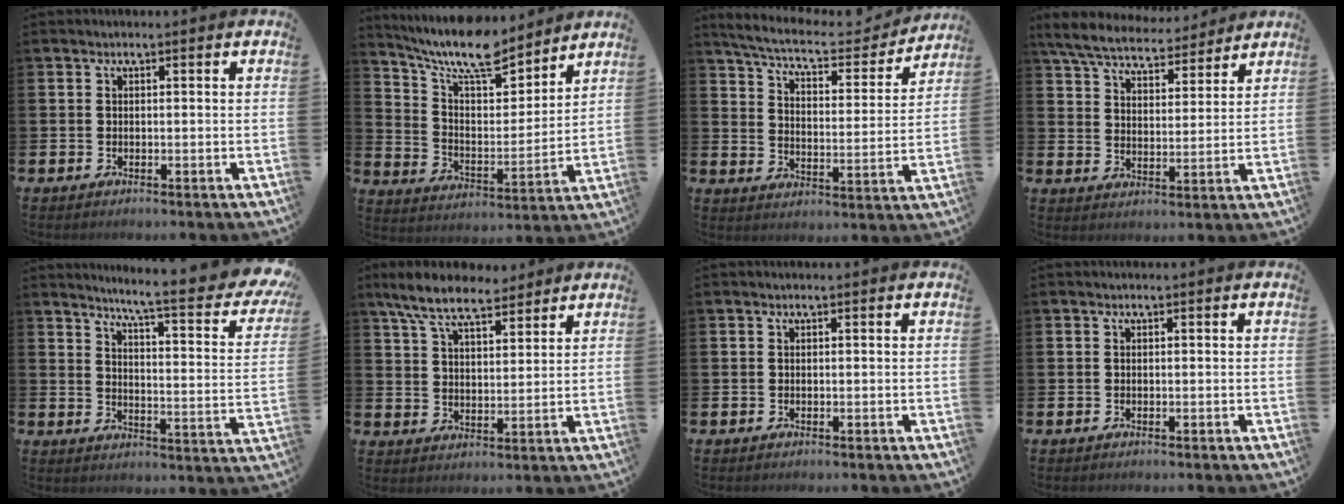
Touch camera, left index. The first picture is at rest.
{"total": 10.8, "force": [9.6, 2.6, 4.2], "torque": [-0.108, -0.064, 0.168]}
{"total": 7.4, "force": [6.7, 1.5, 2.9], "torque": [-0.080, -0.045, 0.110]}
{"total": 6.8, "force": [6.3, 1.7, 1.8], "torque": [-0.066, -0.033, 0.113]}
{"total": 6.8, "force": [5.6, 0.3, 3.9], "torque": [-0.067, -0.056, 0.080]}
{"total": 8.7, "force": [7.8, 2.3, 3.2], "torque": [-0.085, -0.027, 0.143]}
{"total": 0.0}
{"total": 0.0}